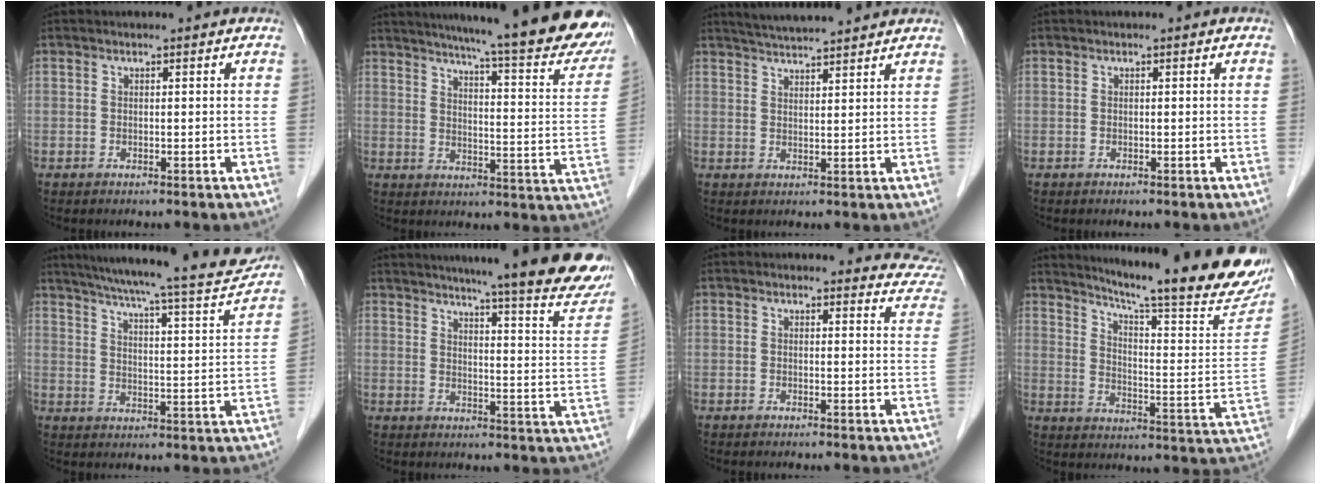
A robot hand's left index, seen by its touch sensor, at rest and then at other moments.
{"total": 25.8, "force": [22.5, 1.2, 12.4], "torque": [-0.179, -0.074, 0.274]}
{"total": 8.7, "force": [8.1, 0.0, 3.0], "torque": [-0.057, 0.026, 0.121]}
{"total": 0.0}
{"total": 20.7, "force": [18.3, 1.4, 9.5], "torque": [-0.152, -0.024, 0.241]}
{"total": 24.3, "force": [21.3, 0.7, 11.7], "torque": [-0.156, -0.083, 0.250]}
{"total": 6.3, "force": [5.9, 2.1, -0.2], "torque": [0.040, -0.025, 0.024]}
{"total": 26.4, "force": [21.9, 1.6, 14.7], "torque": [-0.220, -0.073, 0.278]}